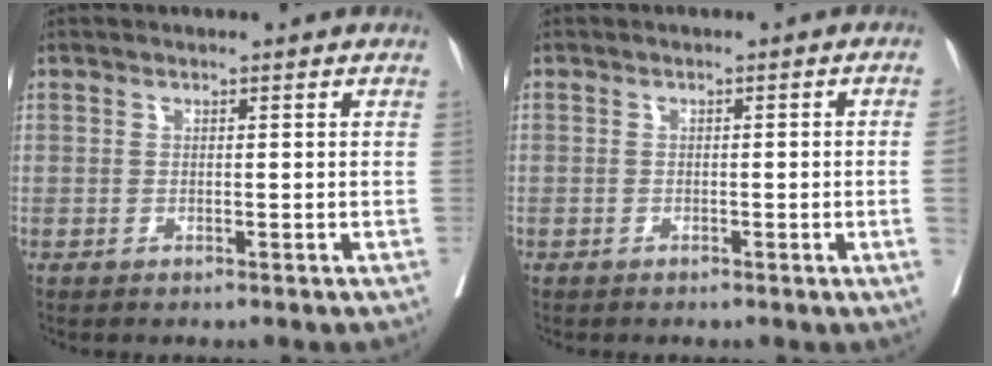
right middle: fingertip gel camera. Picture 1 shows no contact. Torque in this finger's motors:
{"motor_torque": [0.75, -0.80, -0.21, -0.21]}